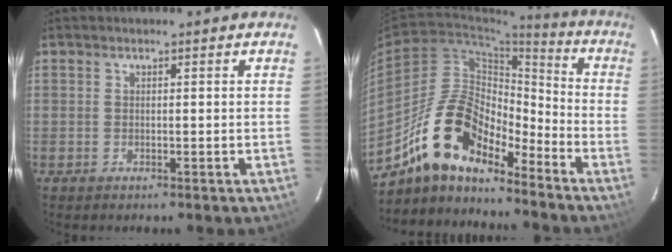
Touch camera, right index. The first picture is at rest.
{"total": 16.0, "force": [-12.6, 5.6, 8.2], "torque": [-0.150, 0.010, -0.240]}